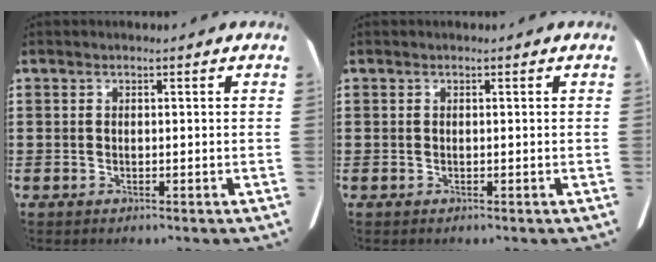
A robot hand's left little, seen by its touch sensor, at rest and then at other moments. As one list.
[{"total": 0.0}]